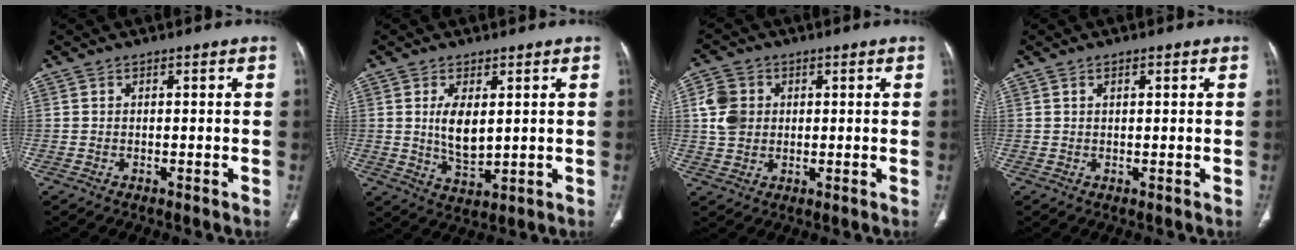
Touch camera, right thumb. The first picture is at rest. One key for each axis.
{"total": 6.5, "fx": 1.4, "fy": 3.3, "fz": 5.5, "tx": -0.095, "ty": -0.021, "tz": 0.034}
{"total": 6.2, "fx": 0.8, "fy": 5.4, "fz": 2.9, "tx": -0.041, "ty": 0.004, "tz": 0.013}
{"total": 1.2, "fx": 0.6, "fy": 0.5, "fz": 1.0, "tx": -0.018, "ty": 0.003, "tz": 0.010}